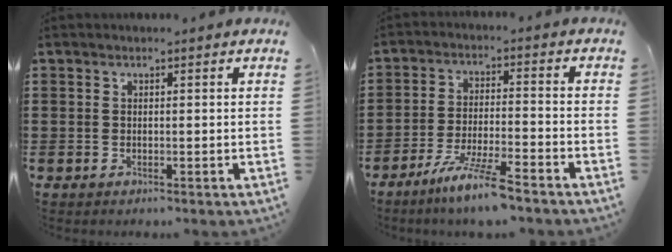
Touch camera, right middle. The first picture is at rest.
{"total": 7.5, "force": [-6.0, 0.1, 4.5], "torque": [-0.090, -0.010, -0.111]}